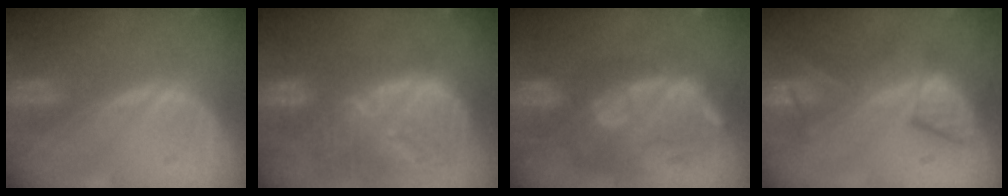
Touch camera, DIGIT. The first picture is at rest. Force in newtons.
{"total": 13.5, "press": 11.6, "slide": 6.9}
{"total": 11.7, "press": 10.7, "slide": 4.8}
{"total": 7.9, "press": 7.8, "slide": 1.2}